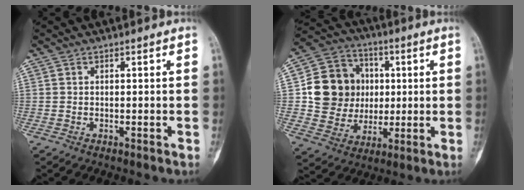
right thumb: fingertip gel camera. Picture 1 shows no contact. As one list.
[{"total": 15.7, "force": [1.7, 14.1, 6.8], "torque": [-0.083, 0.014, 0.038]}]